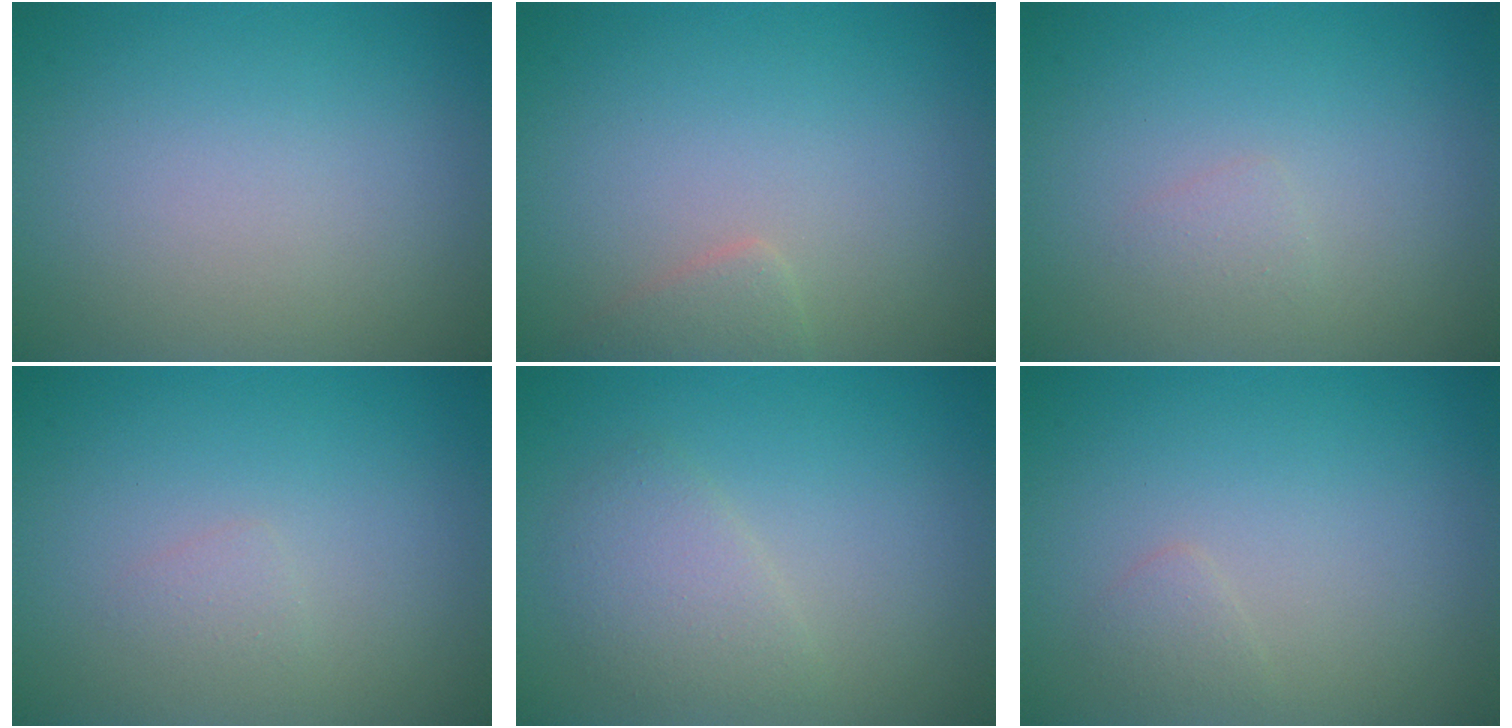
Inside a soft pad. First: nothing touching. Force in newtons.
{"total": 1.3, "press": 1.3, "slide": 0.1}
{"total": 0.7, "press": 0.7, "slide": 0.0}
{"total": 0.7, "press": 0.7, "slide": 0.0}
{"total": 2.4, "press": 2.4, "slide": 0.2}
{"total": 0.8, "press": 0.8, "slide": 0.1}